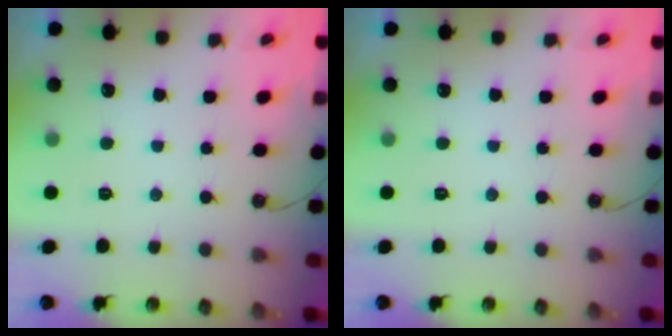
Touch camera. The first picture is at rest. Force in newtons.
{"total": 0.0}